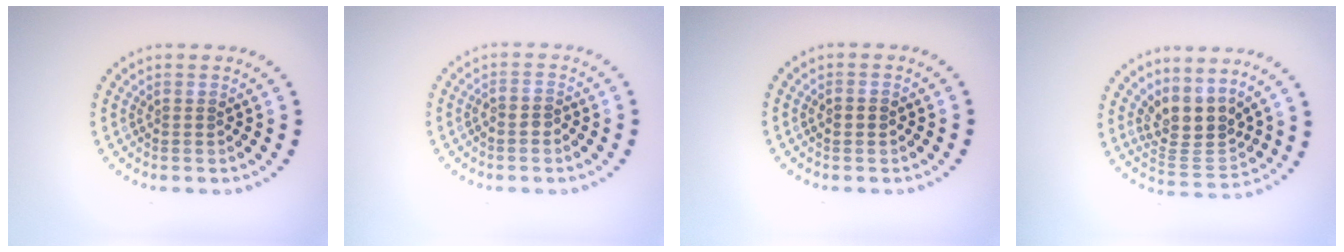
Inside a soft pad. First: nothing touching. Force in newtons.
{"total": 1.1, "press": 0.8, "slide": 0.8}
{"total": 1.2, "press": 1.2, "slide": 0.2}
{"total": 3.8, "press": 2.9, "slide": 2.5}